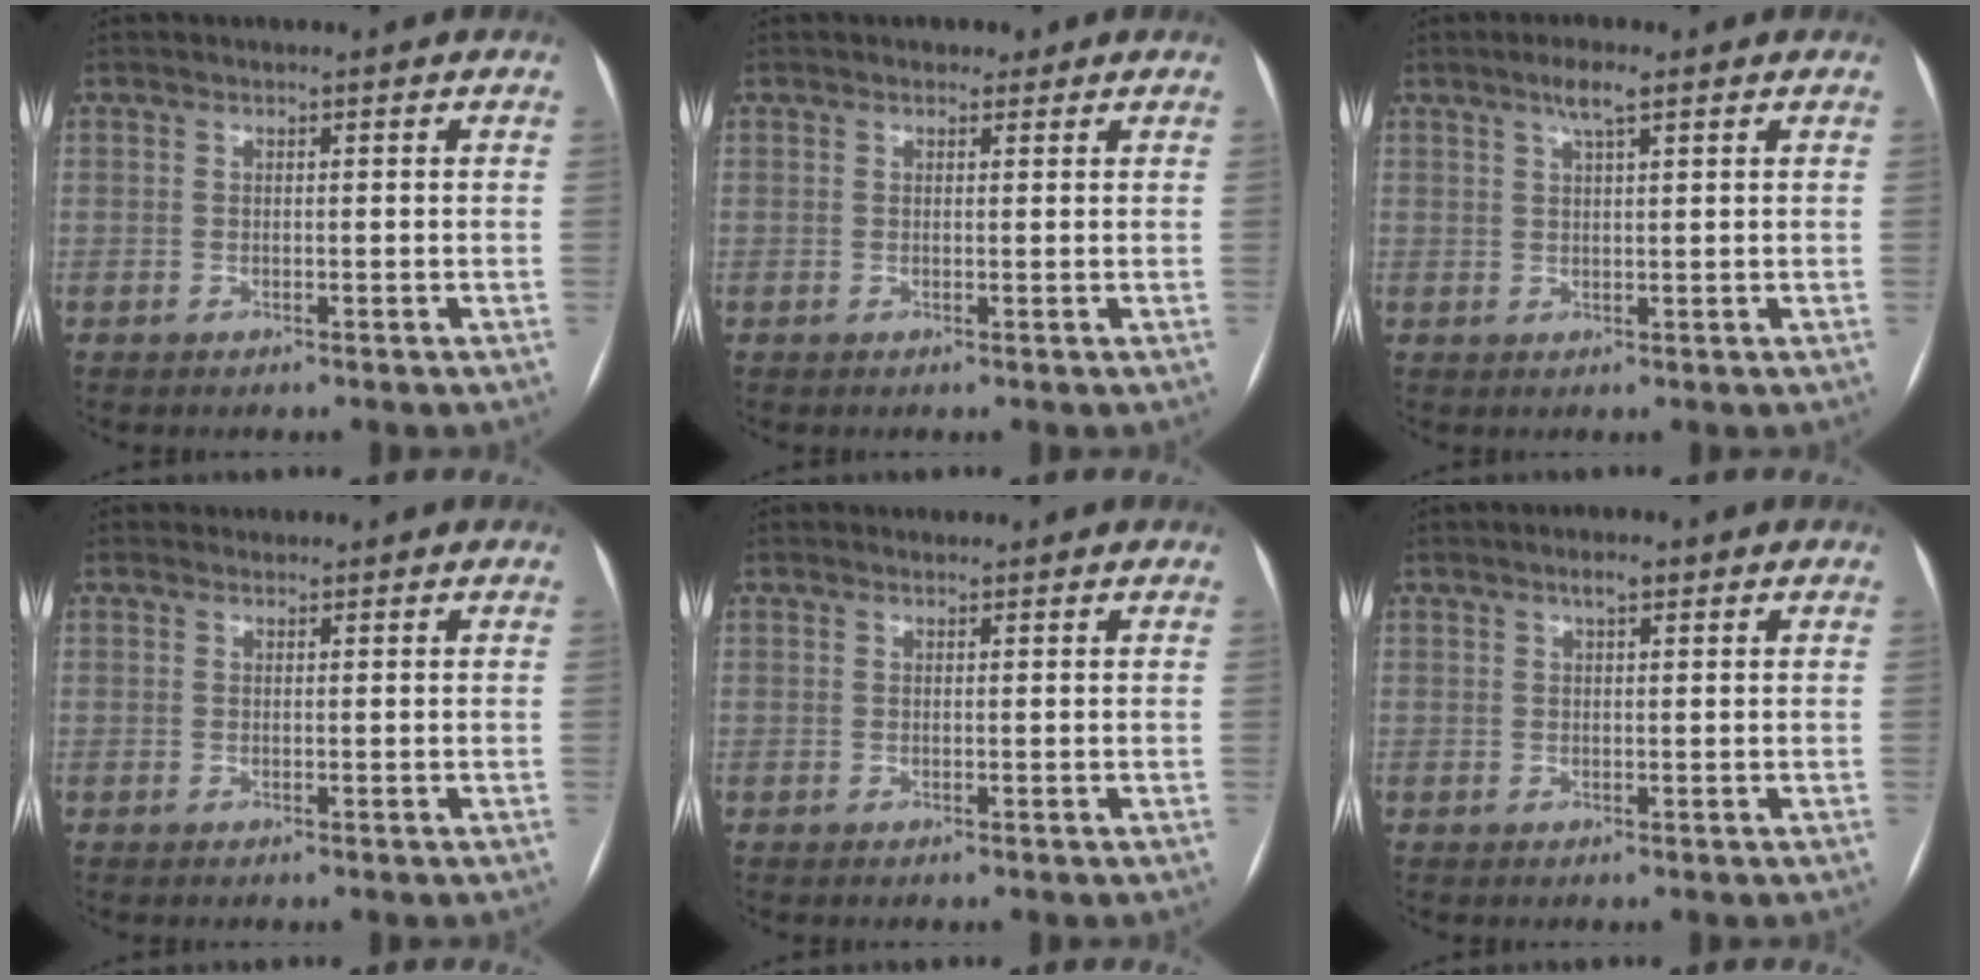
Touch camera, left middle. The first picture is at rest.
{"total": 1.3, "force": [0.9, 0.9, 0.4], "torque": [-0.009, 0.003, 0.010]}
{"total": 3.2, "force": [2.0, 0.3, 2.5], "torque": [-0.052, 0.005, 0.037]}
{"total": 0.5, "force": [0.5, 0.3, -0.1], "torque": [-0.004, 0.002, 0.008]}
{"total": 0.5, "force": [0.5, 0.2, -0.1], "torque": [-0.008, 0.004, 0.008]}
{"total": 1.8, "force": [1.1, 0.5, 1.3], "torque": [-0.027, 0.005, 0.018]}